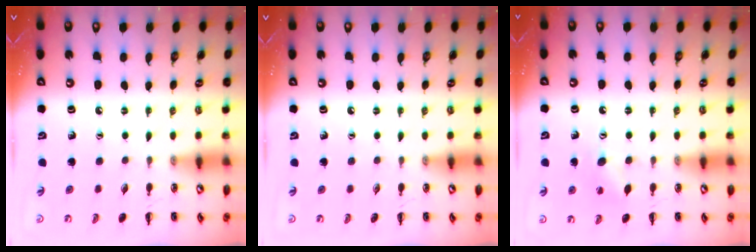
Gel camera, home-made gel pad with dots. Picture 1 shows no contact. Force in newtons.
{"total": 0.0}
{"total": 6.8, "press": 6.6, "slide": 1.6}